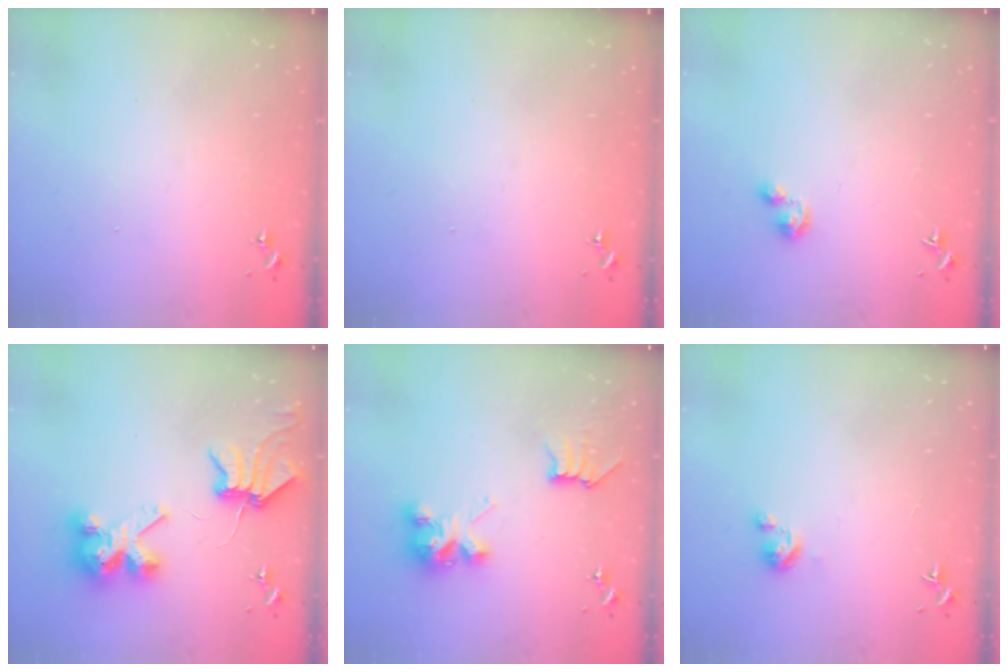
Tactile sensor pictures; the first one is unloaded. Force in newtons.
{"total": 0.0}
{"total": 2.2, "press": 2.2, "slide": 0.2}
{"total": 9.5, "press": 9.4, "slide": 1.2}
{"total": 7.7, "press": 7.7, "slide": 0.1}
{"total": 3.4, "press": 3.3, "slide": 0.3}